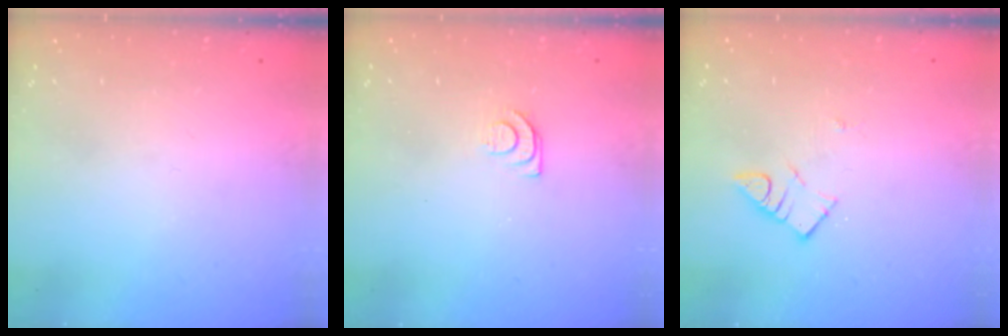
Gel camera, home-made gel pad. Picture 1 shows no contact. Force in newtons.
{"total": 4.9, "press": 4.9, "slide": 0.6}
{"total": 4.7, "press": 4.7, "slide": 0.2}